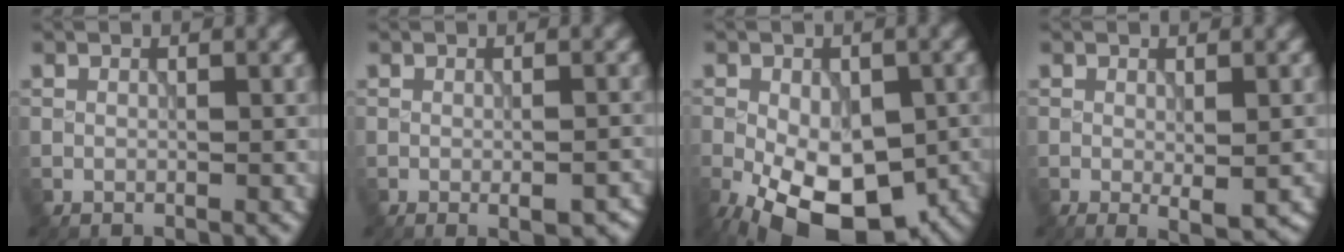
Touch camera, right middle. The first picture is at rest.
{"total": 2.9, "force": [-1.3, 0.9, 2.4], "torque": [-0.034, -0.007, -0.013]}
{"total": 13.8, "force": [-5.6, 7.4, 10.2], "torque": [-0.172, -0.039, -0.081]}
{"total": 2.0, "force": [-0.3, 0.3, 2.0], "torque": [-0.029, -0.010, -0.002]}